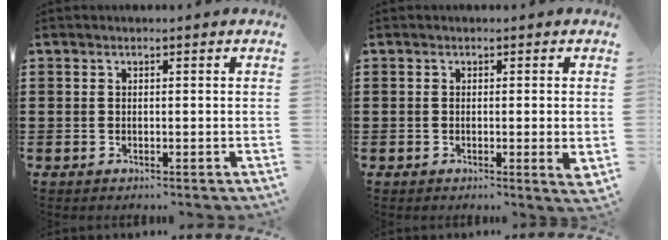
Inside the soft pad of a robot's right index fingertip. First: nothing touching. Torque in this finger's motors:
{"motor_torque": [-0.08, 0.09, 0.18, 0.00]}